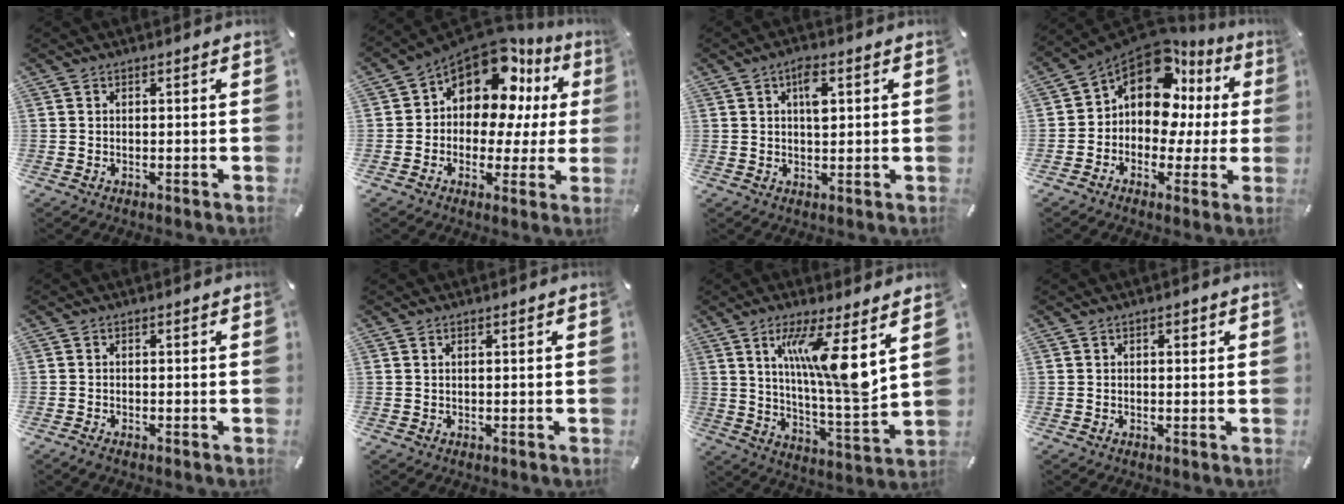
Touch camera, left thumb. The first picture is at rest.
{"total": 13.6, "force": [7.7, 8.2, 7.6], "torque": [-0.127, -0.065, 0.136]}
{"total": 5.2, "force": [1.7, 2.3, 4.3], "torque": [-0.068, -0.001, 0.023]}
{"total": 13.6, "force": [6.1, 8.8, 8.5], "torque": [-0.165, -0.053, 0.105]}
{"total": 0.8, "force": [-0.5, 0.2, 0.6], "torque": [-0.013, -0.002, -0.009]}
{"total": 0.5, "force": [0.2, 0.1, 0.5], "torque": [-0.009, 0.001, 0.004]}
{"total": 15.1, "force": [6.7, 2.0, 13.3], "torque": [-0.231, -0.041, 0.101]}
{"total": 1.3, "force": [0.4, 0.7, 1.1], "torque": [-0.014, 0.002, 0.003]}